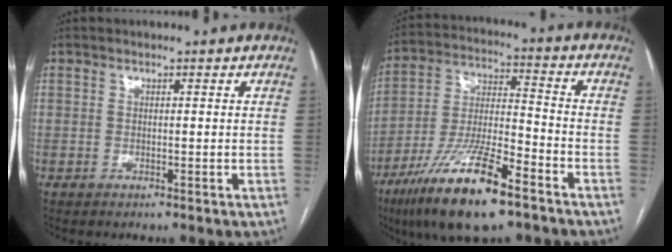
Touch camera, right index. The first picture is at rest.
{"total": 16.6, "force": [-10.4, 2.9, 12.6], "torque": [-0.259, -0.028, -0.188]}